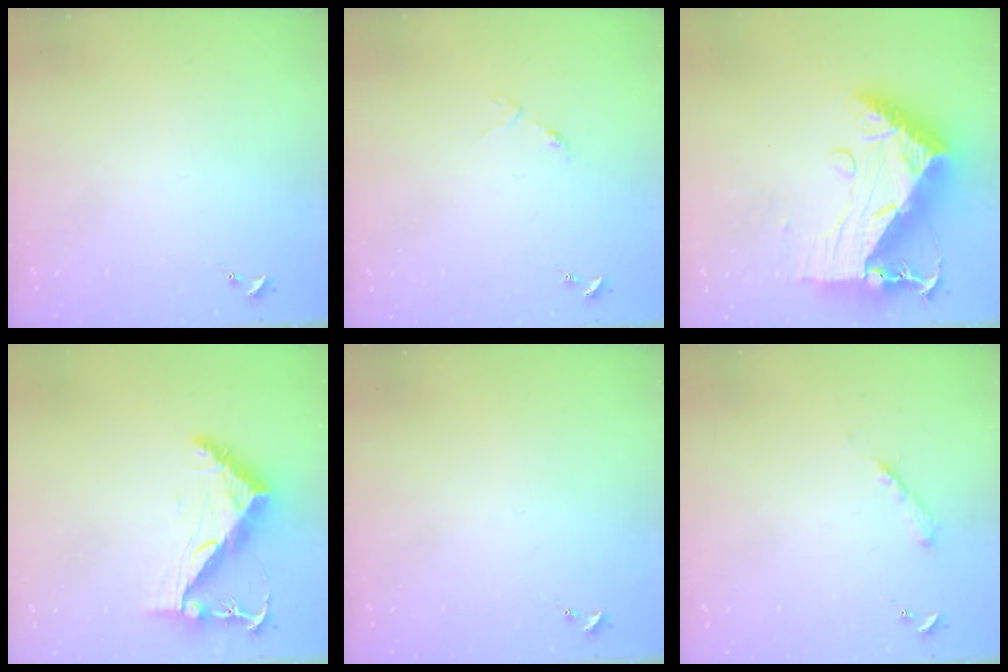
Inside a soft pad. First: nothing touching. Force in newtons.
{"total": 3.4, "press": 3.3, "slide": 0.5}
{"total": 20.9, "press": 20.8, "slide": 1.9}
{"total": 8.6, "press": 8.5, "slide": 1.1}
{"total": 0.0}
{"total": 5.0, "press": 5.0, "slide": 0.6}